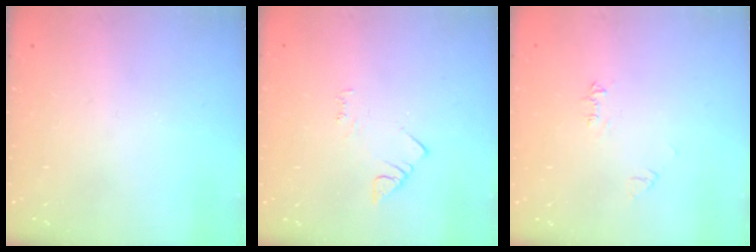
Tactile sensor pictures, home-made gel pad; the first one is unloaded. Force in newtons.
{"total": 2.5, "press": 2.5, "slide": 0.4}
{"total": 5.3, "press": 5.3, "slide": 0.6}